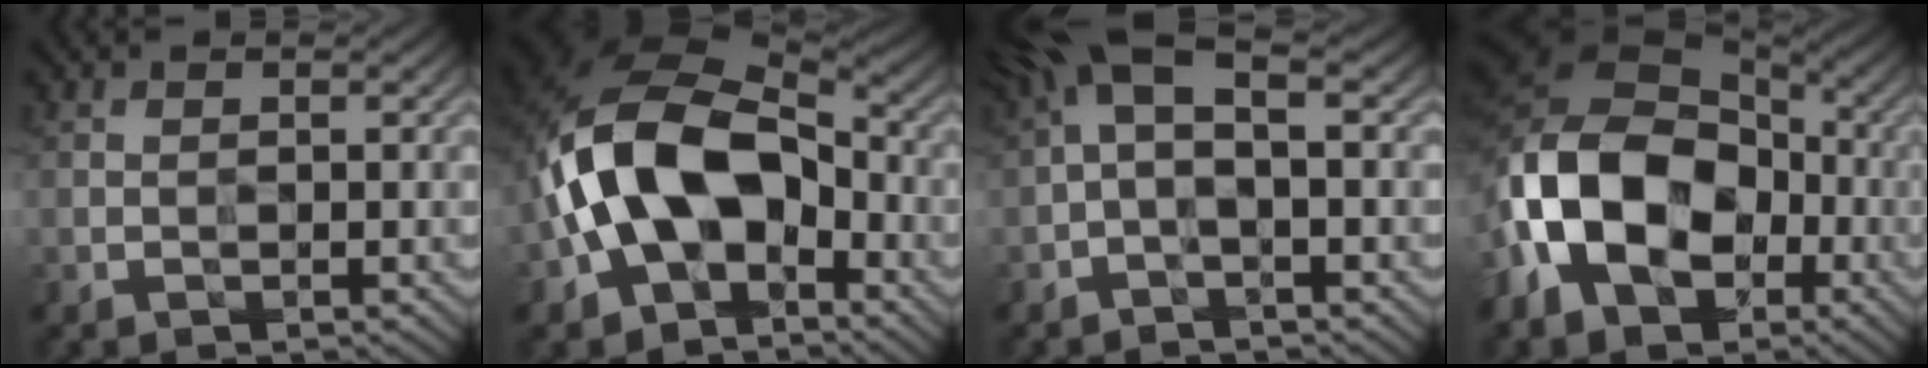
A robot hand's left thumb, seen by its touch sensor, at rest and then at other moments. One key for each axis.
{"total": 14.5, "fx": -2.8, "fy": 9.2, "fz": 10.8, "tx": -0.232, "ty": 0.004, "tz": -0.065}
{"total": 4.9, "fx": 0.4, "fy": 1.3, "fz": 4.7, "tx": -0.101, "ty": 0.033, "tz": -0.011}
{"total": 16.6, "fx": -4.6, "fy": 11.2, "fz": 11.3, "tx": -0.247, "ty": -0.007, "tz": -0.094}